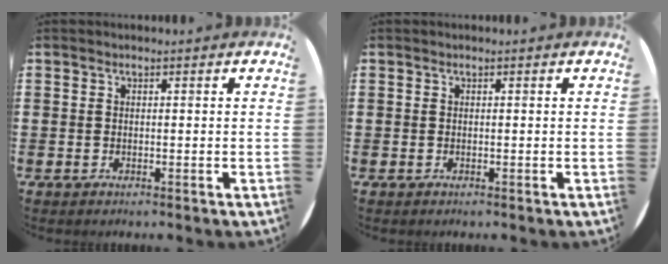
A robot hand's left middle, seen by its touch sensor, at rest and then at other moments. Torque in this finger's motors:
{"motor_torque": [0.00, 0.00, 0.00, 0.01]}